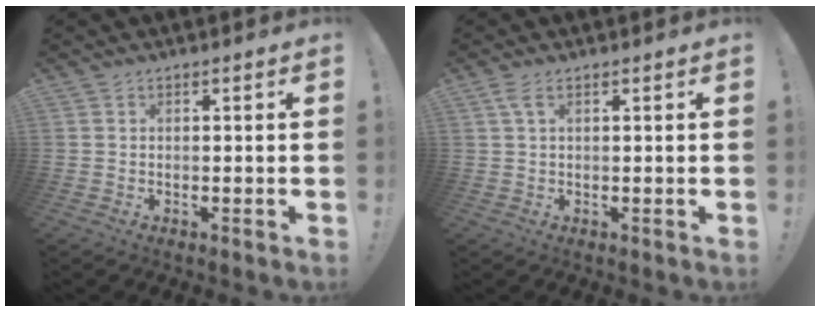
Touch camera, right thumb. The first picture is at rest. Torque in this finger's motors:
{"motor_torque": [0.07, -0.18, 0.33, 0.14, -0.01]}